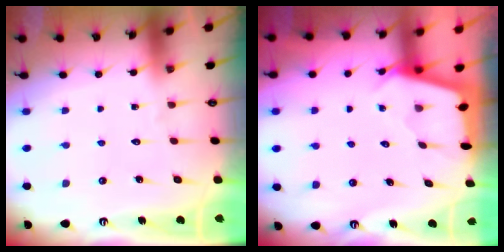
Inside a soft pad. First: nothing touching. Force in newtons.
{"total": 2.6, "press": 2.5, "slide": 0.3}